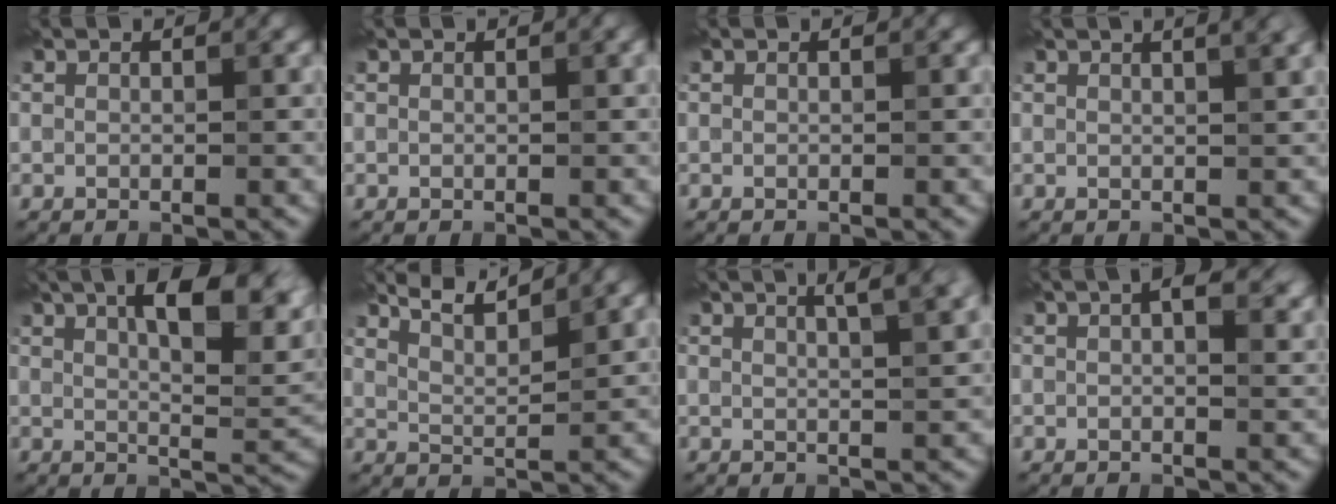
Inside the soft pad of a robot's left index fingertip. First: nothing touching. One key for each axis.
{"total": 0.5, "fx": 0.2, "fy": 0.1, "fz": 0.5, "tx": -0.005, "ty": 0.004, "tz": 0.001}
{"total": 0.0}
{"total": 4.7, "fx": 2.7, "fy": 1.9, "fz": 3.3, "tx": -0.010, "ty": 0.027, "tz": 0.002}
{"total": 11.7, "fx": 5.4, "fy": 3.8, "fz": 9.6, "tx": -0.111, "ty": 0.022, "tz": 0.078}
{"total": 3.7, "fx": 3.2, "fy": 0.5, "fz": 1.6, "tx": -0.027, "ty": 0.004, "tz": 0.051}
{"total": 6.1, "fx": 3.5, "fy": 2.2, "fz": 4.5, "tx": -0.025, "ty": 0.041, "tz": 0.018}
{"total": 4.9, "fx": 2.1, "fy": 2.1, "fz": 3.9, "tx": -0.041, "ty": 0.009, "tz": 0.023}